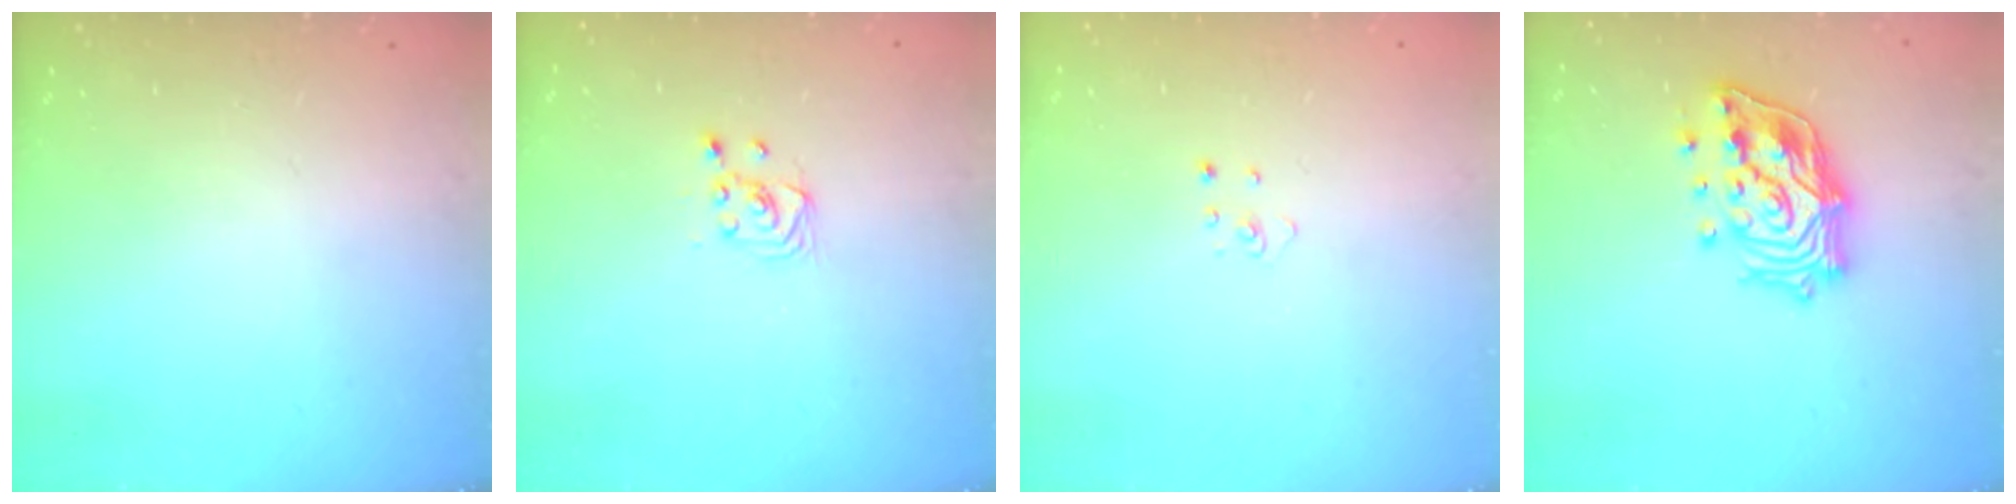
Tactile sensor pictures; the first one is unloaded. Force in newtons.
{"total": 2.5, "press": 2.2, "slide": 1.1}
{"total": 2.2, "press": 2.2, "slide": 0.2}
{"total": 17.6, "press": 17.4, "slide": 2.6}